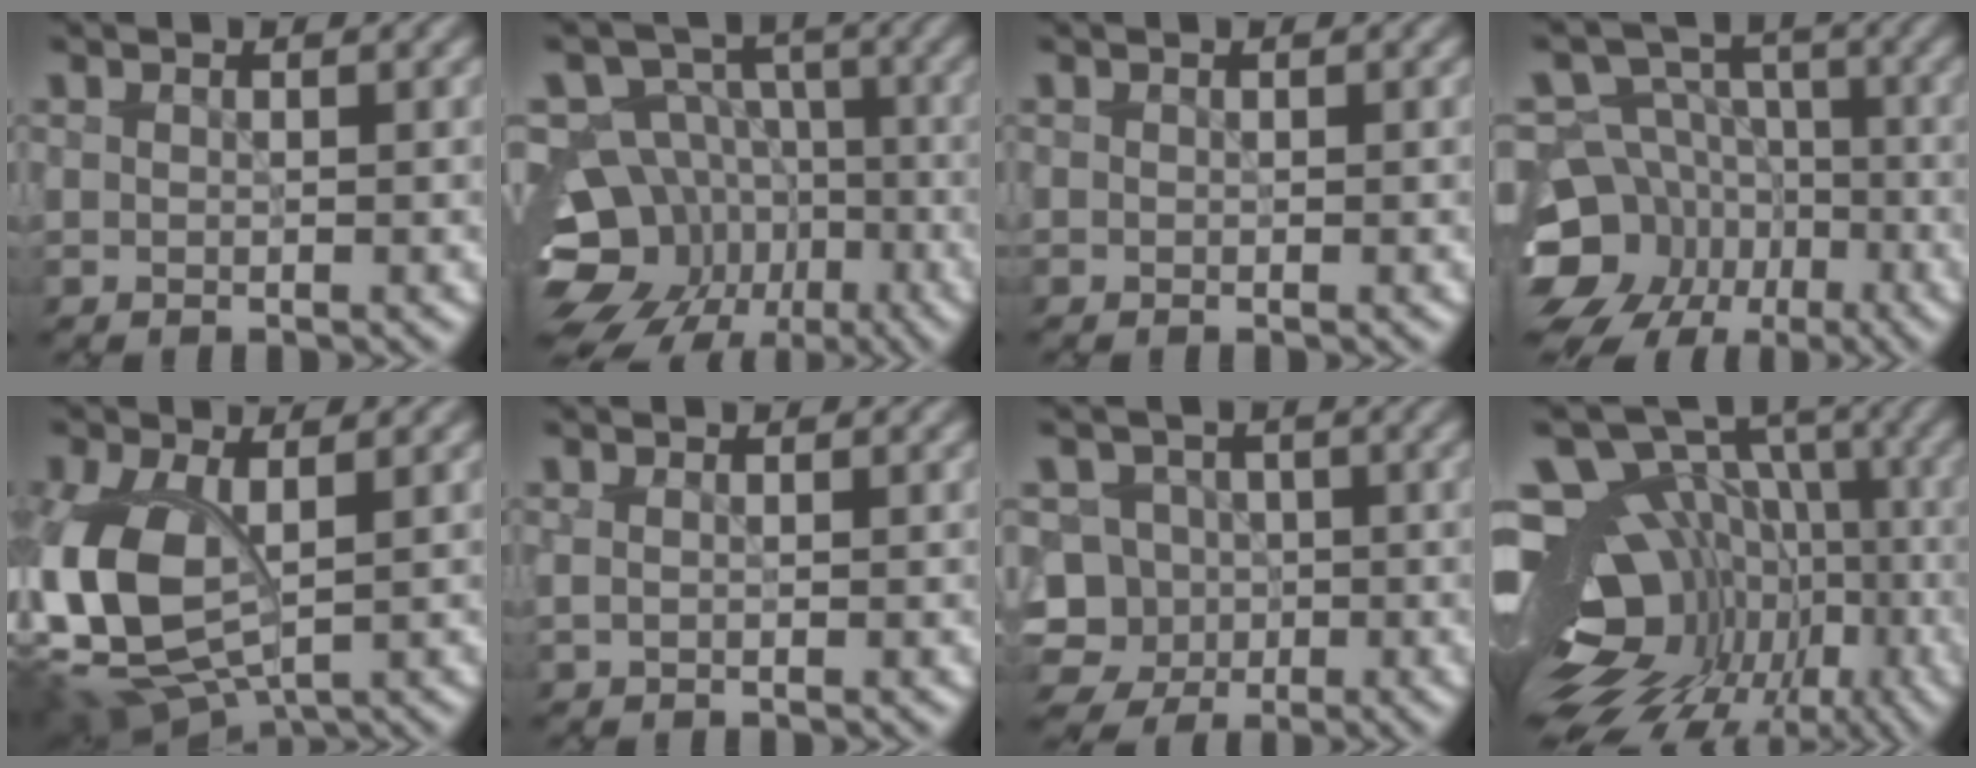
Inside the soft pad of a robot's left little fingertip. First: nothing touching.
{"total": 15.4, "force": [-6.0, 12.8, 6.1], "torque": [-0.125, -0.019, -0.106]}
{"total": 0.0}
{"total": 12.4, "force": [-6.0, 10.0, 4.3], "torque": [-0.079, -0.020, -0.111]}
{"total": 9.1, "force": [-0.3, 5.5, 7.3], "torque": [-0.181, -0.015, -0.006]}
{"total": 0.0}
{"total": 7.0, "force": [-2.5, 6.3, 1.9], "torque": [-0.017, -0.004, -0.058]}
{"total": 16.5, "force": [-4.4, 12.5, 9.9], "torque": [-0.185, 0.022, -0.035]}